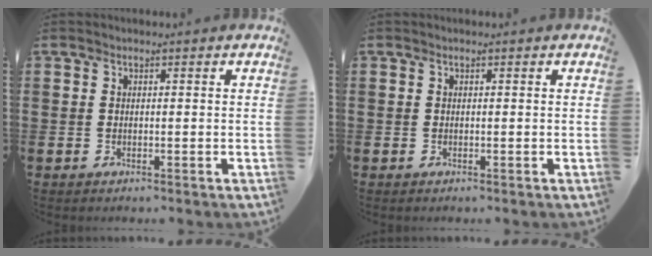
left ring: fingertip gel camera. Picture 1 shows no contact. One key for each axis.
{"total": 0.0}